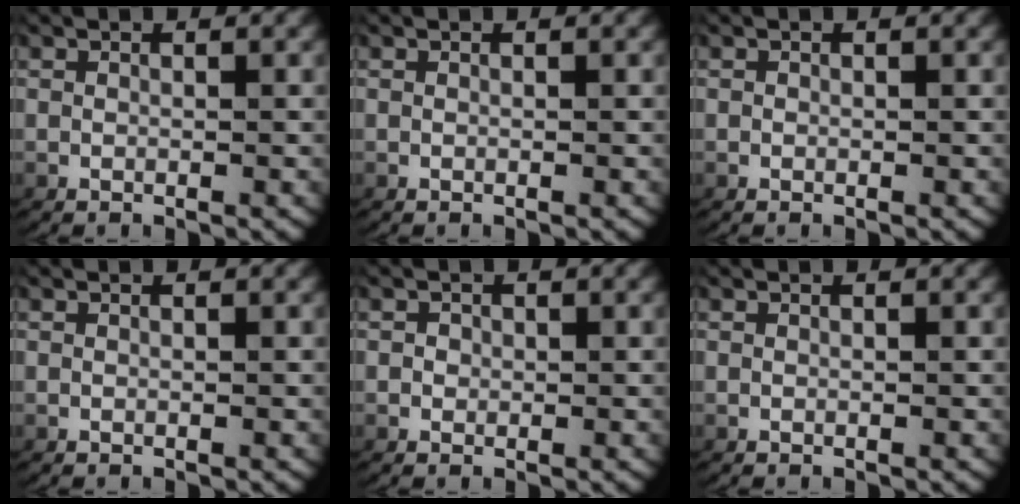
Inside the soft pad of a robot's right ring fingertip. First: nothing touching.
{"total": 0.0}
{"total": 0.0}
{"total": 0.0}
{"total": 0.7, "force": [-0.1, 0.7, 0.2], "torque": [-0.012, -0.005, 0.001]}
{"total": 0.0}